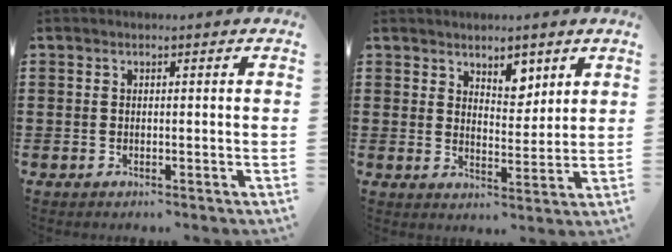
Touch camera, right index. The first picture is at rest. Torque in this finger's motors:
{"motor_torque": [-0.26, 0.35, 0.15, 0.00]}